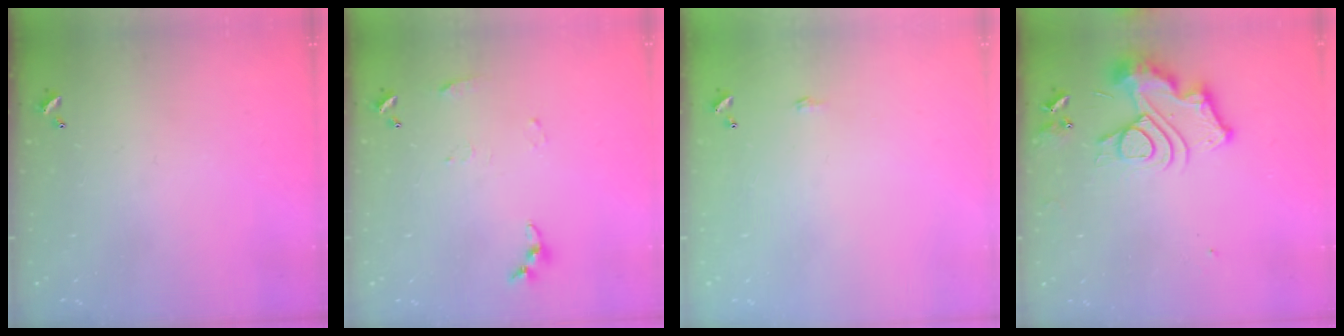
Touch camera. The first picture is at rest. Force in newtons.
{"total": 6.4, "press": 6.4, "slide": 0.7}
{"total": 0.6, "press": 0.6, "slide": 0.2}
{"total": 13.0, "press": 12.9, "slide": 1.3}